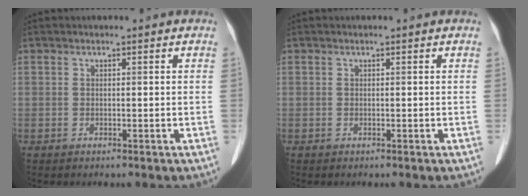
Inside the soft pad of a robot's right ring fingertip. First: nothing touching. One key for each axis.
{"total": 0.0}